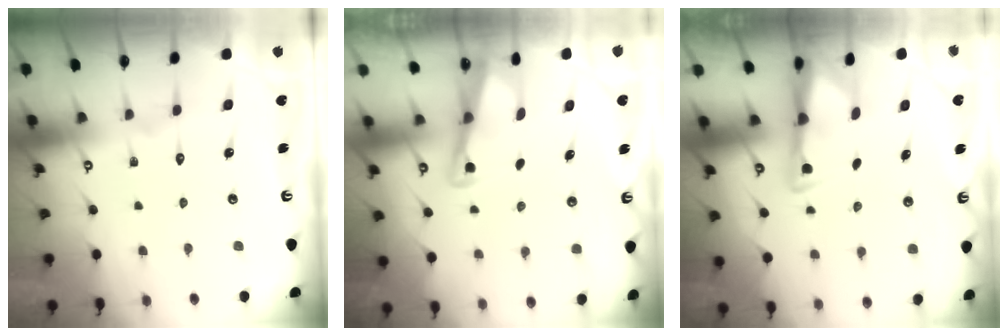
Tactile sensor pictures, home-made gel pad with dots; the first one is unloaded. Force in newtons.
{"total": 2.9, "press": 2.8, "slide": 0.4}
{"total": 2.8, "press": 2.7, "slide": 0.5}